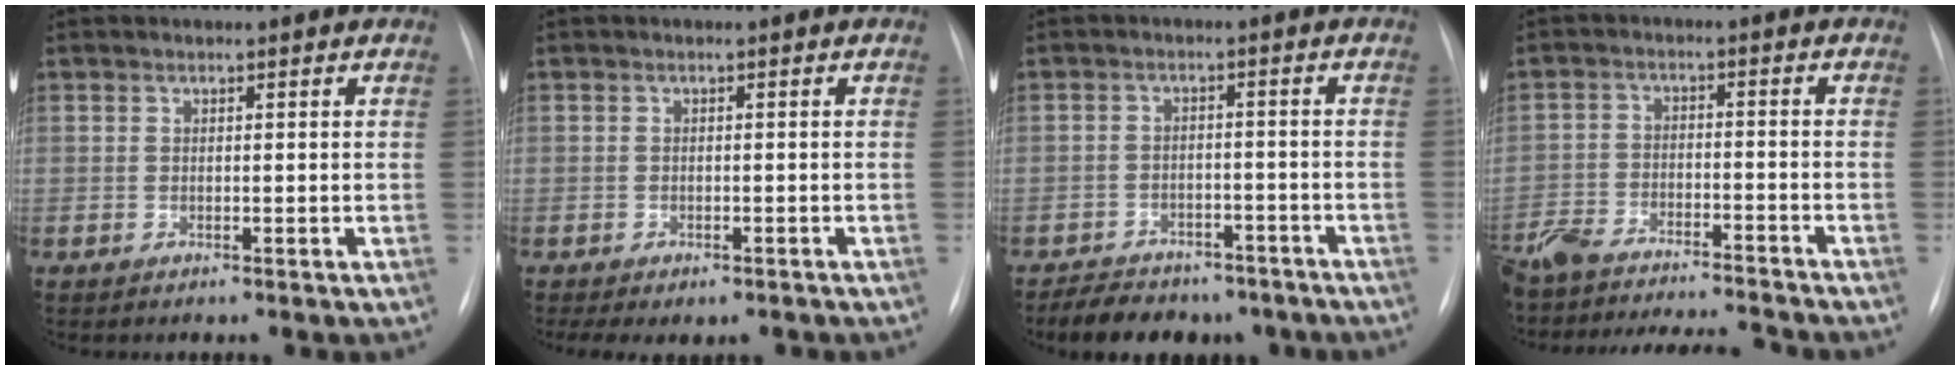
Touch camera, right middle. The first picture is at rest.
{"total": 4.8, "force": [-3.5, 2.4, 2.2], "torque": [-0.025, 0.005, -0.043]}
{"total": 11.6, "force": [-9.4, 5.5, 4.1], "torque": [-0.065, 0.009, -0.120]}
{"total": 18.4, "force": [-17.0, 2.3, 6.6], "torque": [-0.141, -0.014, -0.253]}